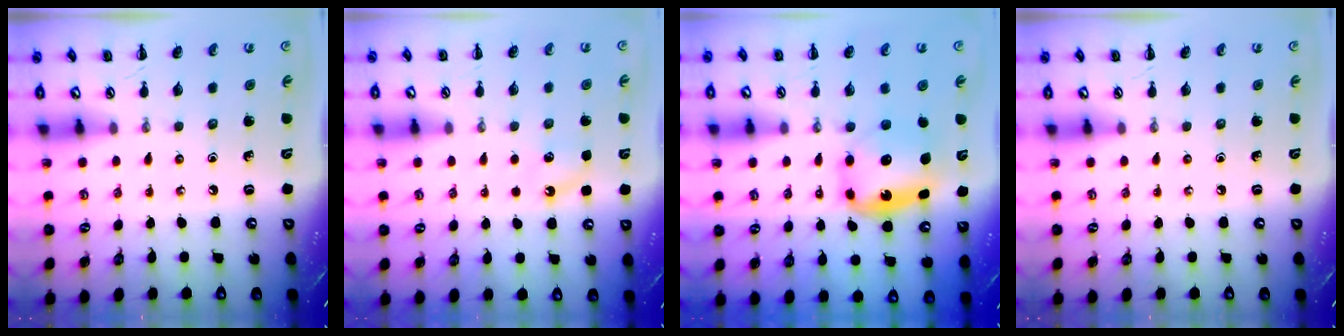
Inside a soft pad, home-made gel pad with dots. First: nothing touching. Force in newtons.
{"total": 3.7, "press": 3.5, "slide": 1.3}
{"total": 6.0, "press": 6.0, "slide": 1.1}
{"total": 0.0}